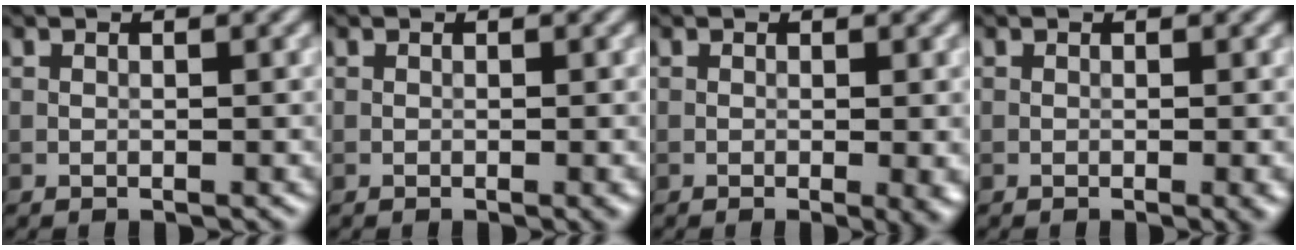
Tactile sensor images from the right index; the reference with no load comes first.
{"total": 0.7, "force": [-0.2, 0.1, 0.7], "torque": [-0.008, -0.001, -0.003]}
{"total": 2.2, "force": [-0.4, 0.4, 2.1], "torque": [-0.026, -0.006, -0.006]}
{"total": 1.1, "force": [-0.3, 0.1, 1.1], "torque": [-0.014, -0.004, -0.004]}